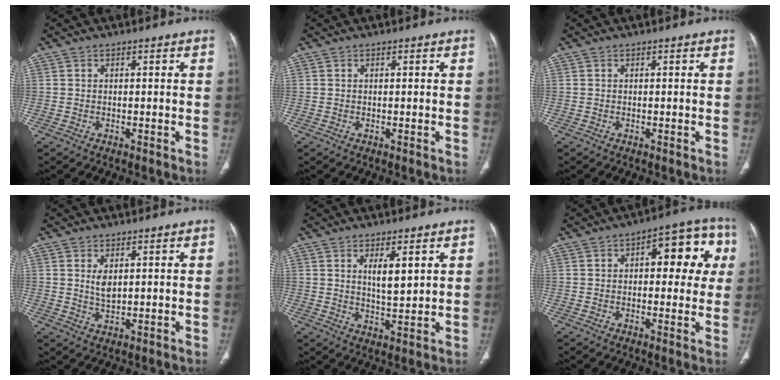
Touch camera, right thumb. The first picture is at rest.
{"total": 0.0}
{"total": 0.0}
{"total": 3.1, "force": [1.0, 1.5, 2.5], "torque": [-0.043, -0.011, 0.025]}
{"total": 5.8, "force": [2.4, 1.8, 5.0], "torque": [-0.077, -0.025, 0.045]}
{"total": 12.7, "force": [3.1, 6.2, 10.7], "torque": [-0.089, 0.020, 0.033]}